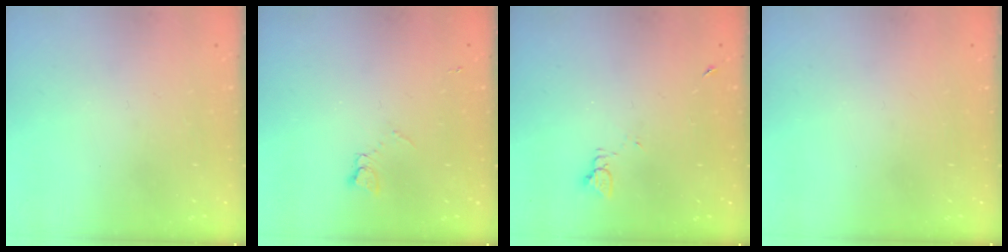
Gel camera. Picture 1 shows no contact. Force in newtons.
{"total": 3.8, "press": 3.7, "slide": 0.6}
{"total": 2.3, "press": 2.3, "slide": 0.3}
{"total": 0.0}